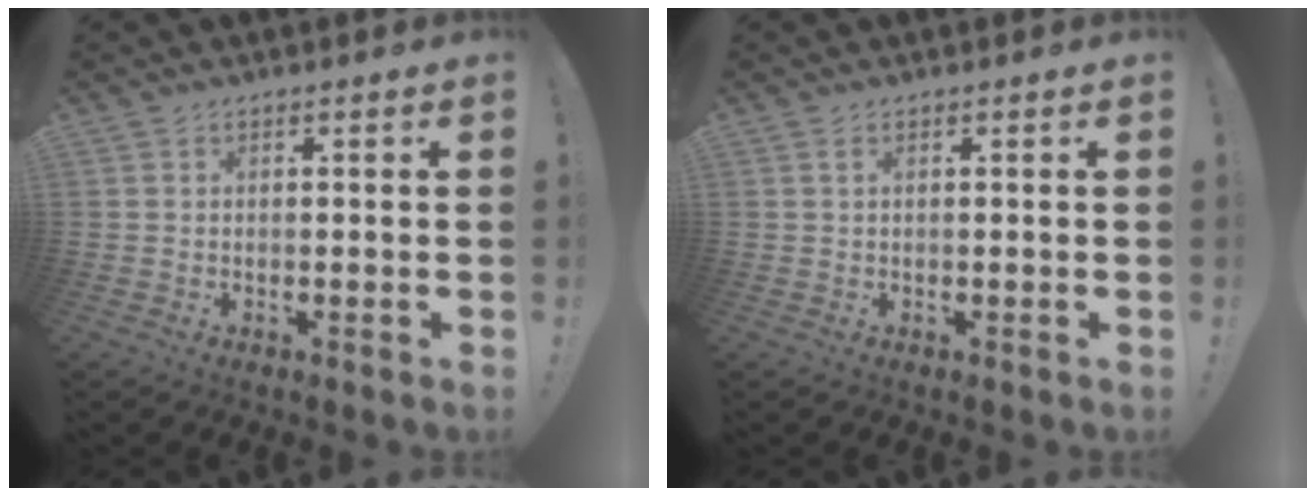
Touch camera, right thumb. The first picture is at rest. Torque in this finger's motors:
{"motor_torque": [0.07, 0.24, 0.04, 0.00, 0.00]}